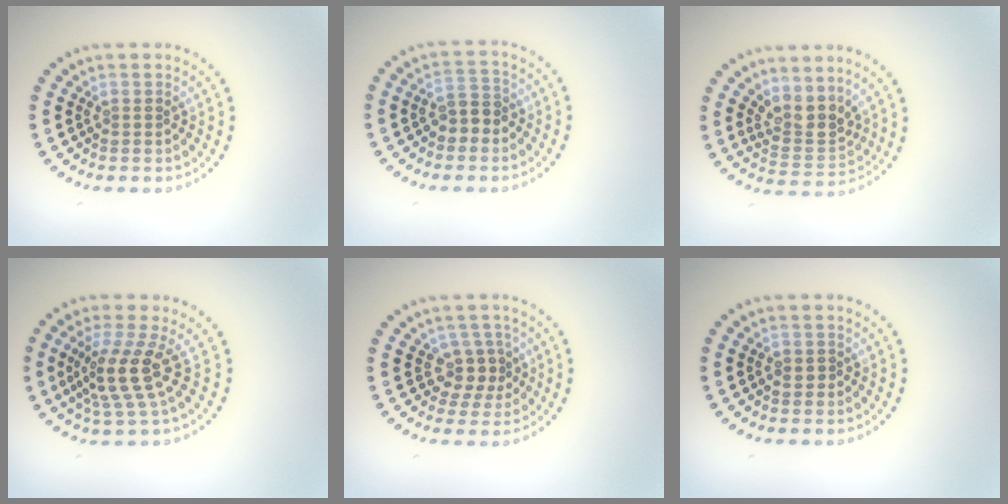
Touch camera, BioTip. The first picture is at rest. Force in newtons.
{"total": 2.6, "press": 2.4, "slide": 0.8}
{"total": 3.1, "press": 2.4, "slide": 2.0}
{"total": 4.2, "press": 3.1, "slide": 2.9}
{"total": 2.5, "press": 2.0, "slide": 1.4}
{"total": 0.6, "press": 0.5, "slide": 0.3}